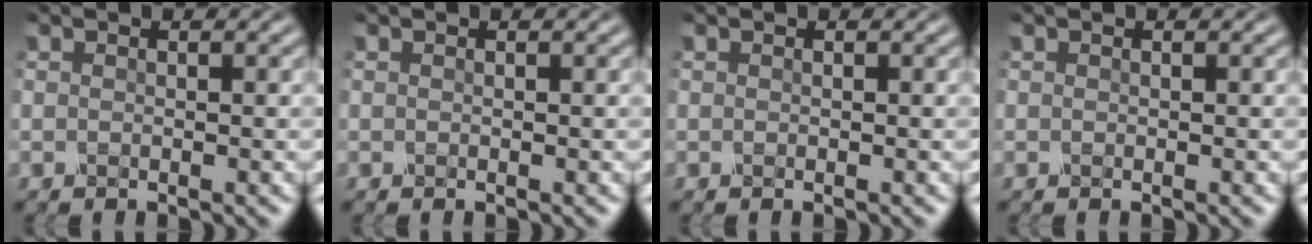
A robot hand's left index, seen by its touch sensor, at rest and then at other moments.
{"total": 0.0}
{"total": 0.0}
{"total": 0.0}